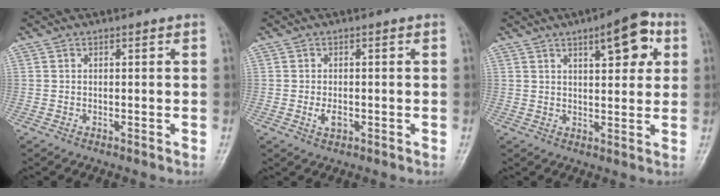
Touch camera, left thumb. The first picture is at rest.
{"total": 2.5, "force": [-0.6, 1.3, 2.0], "torque": [-0.036, 0.001, -0.011]}
{"total": 9.4, "force": [4.1, 3.5, 7.8], "torque": [-0.080, -0.009, 0.051]}